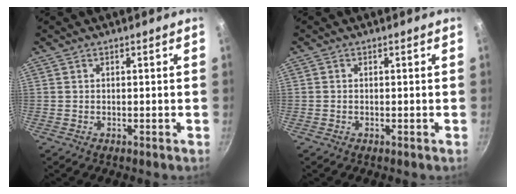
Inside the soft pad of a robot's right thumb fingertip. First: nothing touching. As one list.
[{"total": 0.0}]